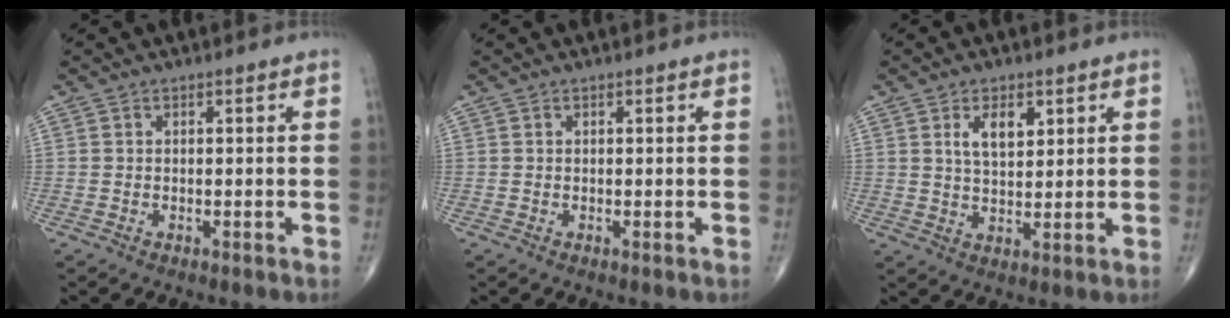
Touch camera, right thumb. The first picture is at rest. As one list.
[{"total": 0.0}, {"total": 5.8, "force": [2.4, 3.0, 4.3], "torque": [-0.060, -0.017, 0.045]}]